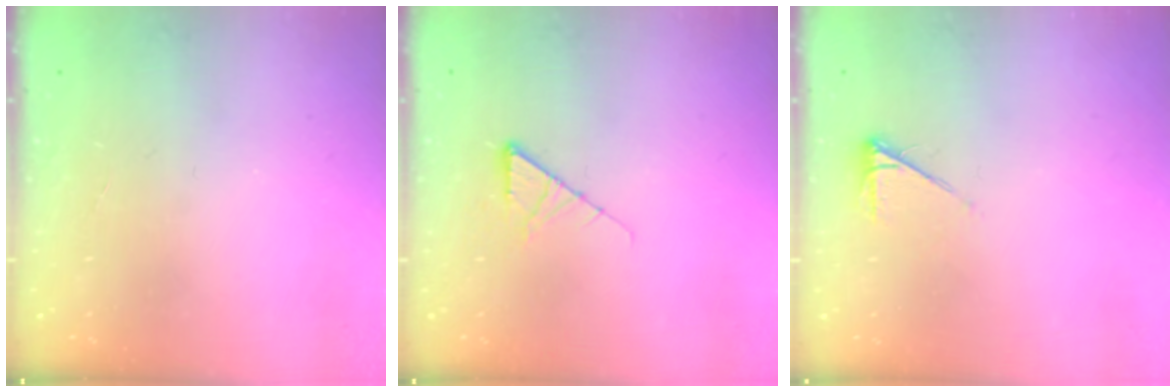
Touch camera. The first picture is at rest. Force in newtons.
{"total": 5.0, "press": 5.0, "slide": 0.7}
{"total": 3.9, "press": 3.9, "slide": 0.5}